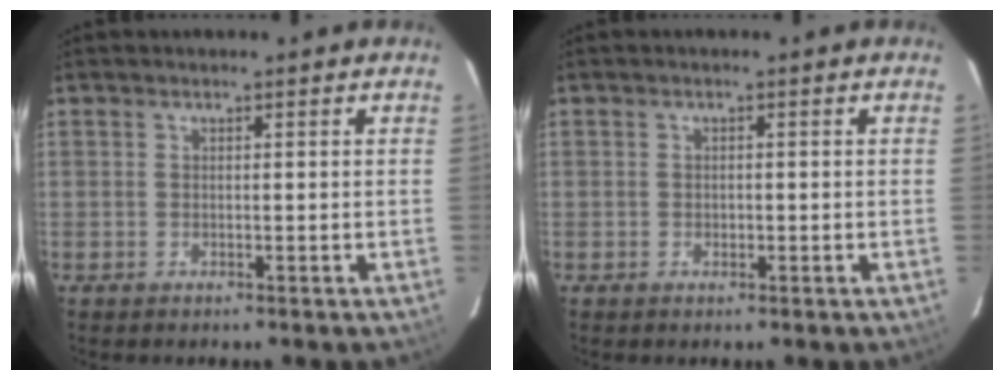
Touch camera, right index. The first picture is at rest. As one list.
[{"total": 1.0, "force": [-0.3, 0.8, 0.5], "torque": [-0.007, 0.002, -0.005]}]